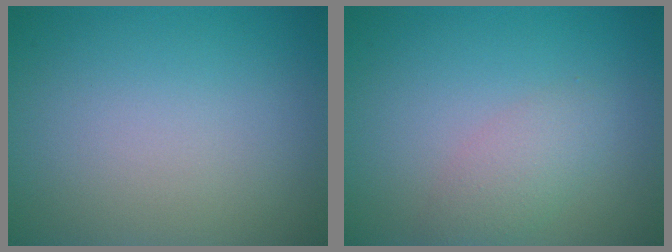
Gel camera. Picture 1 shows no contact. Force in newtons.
{"total": 2.2, "press": 2.2, "slide": 0.1}